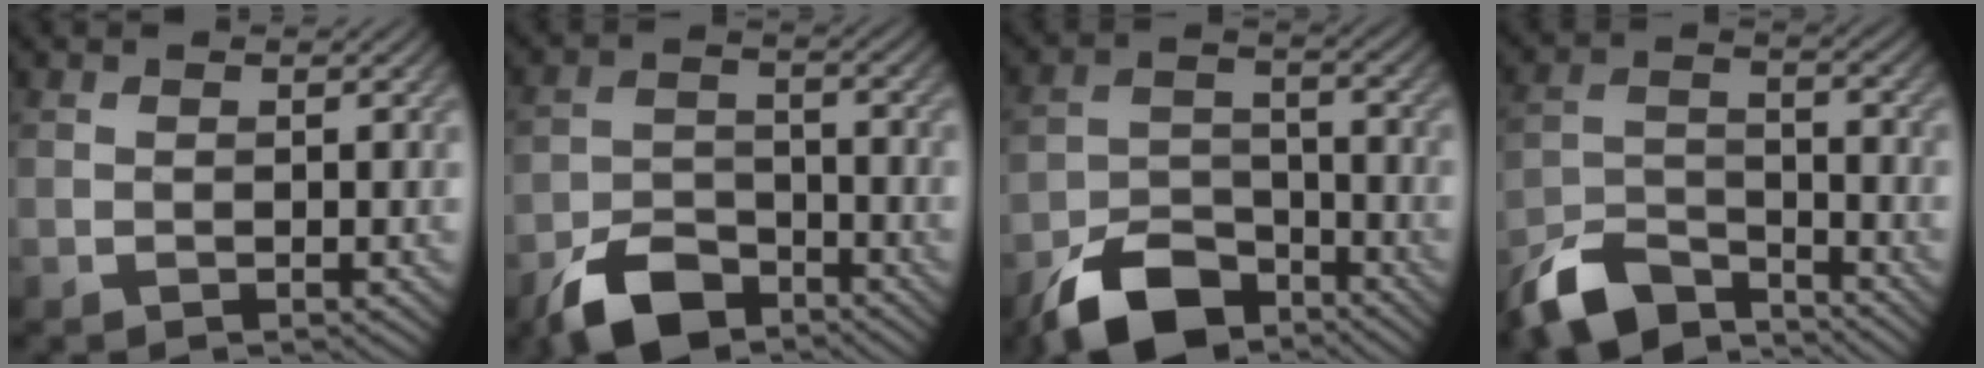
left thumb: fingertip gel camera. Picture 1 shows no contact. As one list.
[{"total": 7.6, "force": [-5.6, 3.6, 3.6], "torque": [-0.069, -0.007, -0.118]}, {"total": 10.0, "force": [-7.4, 4.8, 4.7], "torque": [-0.090, -0.012, -0.141]}, {"total": 9.3, "force": [-7.8, 3.3, 3.8], "torque": [-0.079, -0.008, -0.159]}]